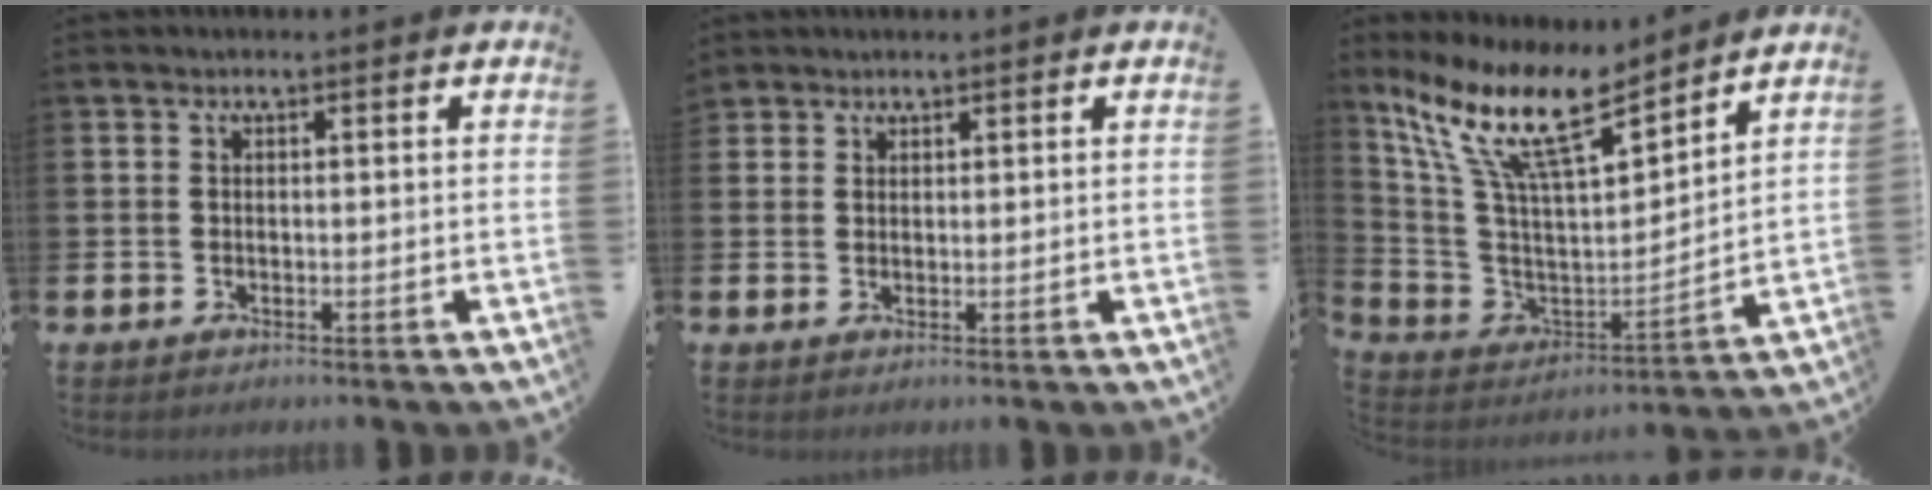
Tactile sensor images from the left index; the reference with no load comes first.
{"total": 1.6, "force": [1.4, 0.7, 0.0], "torque": [0.004, 0.000, 0.027]}
{"total": 13.5, "force": [10.3, 3.3, 8.0], "torque": [-0.196, -0.054, 0.184]}